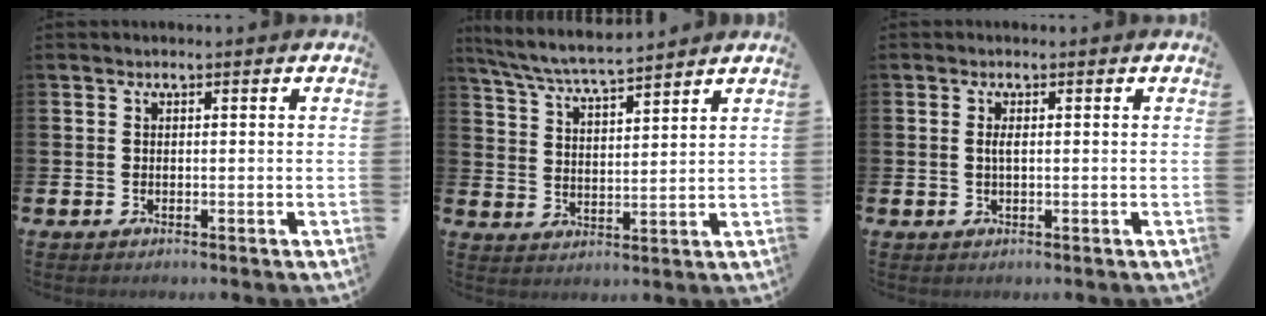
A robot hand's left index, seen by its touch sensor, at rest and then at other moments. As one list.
[{"total": 6.4, "force": [6.2, 0.3, 1.8], "torque": [-0.062, -0.032, 0.110]}, {"total": 1.2, "force": [0.2, 0.3, 1.1], "torque": [-0.029, 0.006, 0.003]}]